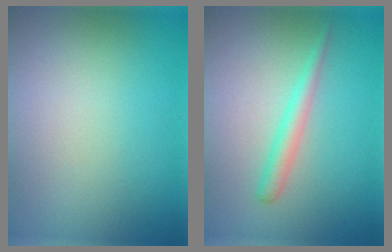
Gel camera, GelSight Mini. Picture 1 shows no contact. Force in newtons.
{"total": 1.9, "press": 1.8, "slide": 0.1}